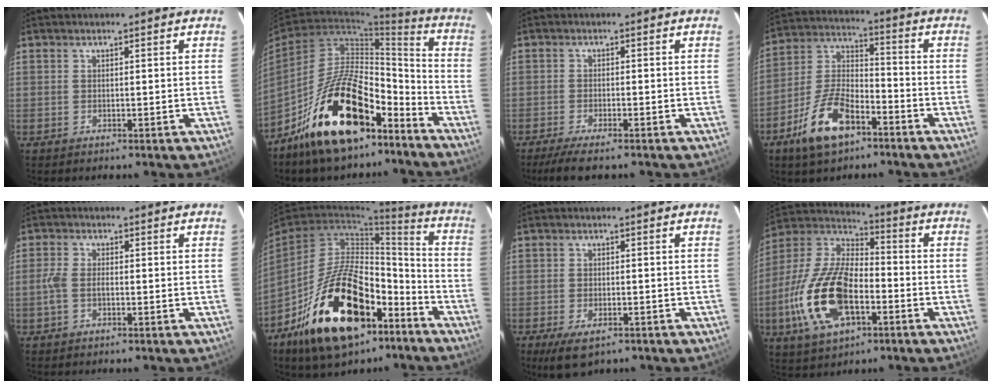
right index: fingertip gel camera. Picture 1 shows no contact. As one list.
[{"total": 21.2, "force": [-14.1, 8.9, 13.0], "torque": [-0.223, 0.025, -0.226]}, {"total": 5.9, "force": [-4.7, 0.8, 3.4], "torque": [-0.083, -0.021, -0.085]}, {"total": 13.5, "force": [-7.8, 6.2, 9.2], "torque": [-0.192, 0.011, -0.143]}, {"total": 3.2, "force": [-1.0, 1.6, 2.6], "torque": [-0.064, 0.004, -0.021]}, {"total": 24.4, "force": [-13.8, 12.2, 16.0], "torque": [-0.283, 0.017, -0.206]}, {"total": 6.0, "force": [-3.8, 2.7, 3.8], "torque": [-0.086, -0.024, -0.063]}, {"total": 20.3, "force": [-6.5, 10.0, 16.4], "torque": [-0.356, -0.010, -0.120]}]